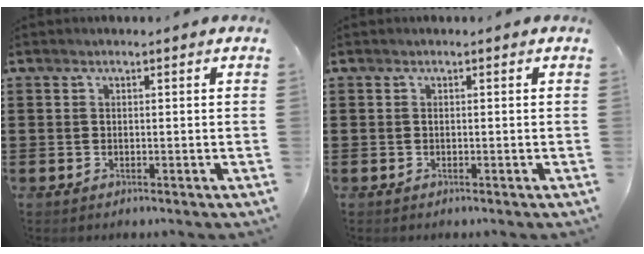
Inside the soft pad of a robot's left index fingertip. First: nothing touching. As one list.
[{"total": 0.0}]